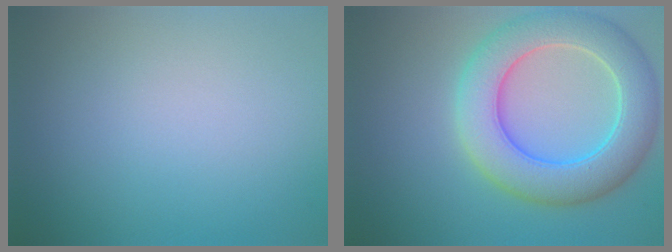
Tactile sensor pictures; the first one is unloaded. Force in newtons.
{"total": 7.9, "press": 7.9, "slide": 0.5}